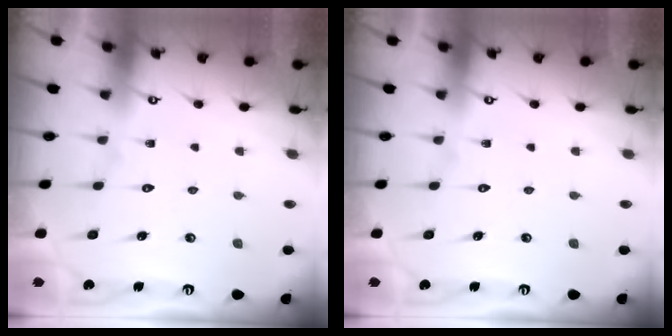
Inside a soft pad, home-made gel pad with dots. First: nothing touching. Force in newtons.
{"total": 0.0}